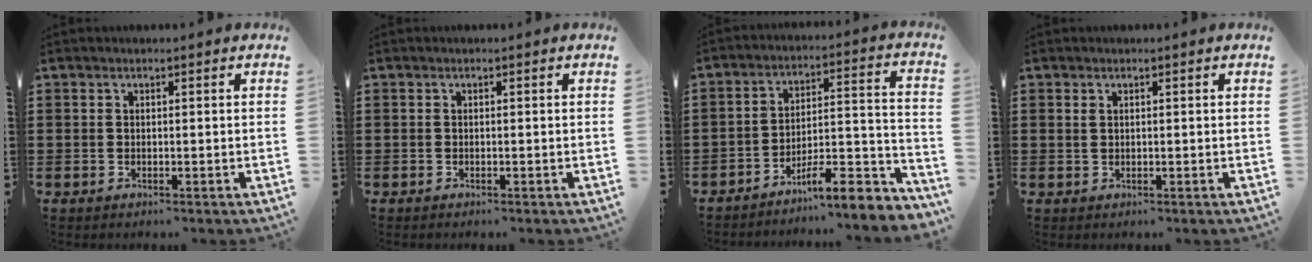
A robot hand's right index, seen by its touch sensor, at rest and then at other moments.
{"total": 0.0}
{"total": 7.8, "force": [-6.5, 1.0, 4.3], "torque": [-0.061, -0.002, -0.123]}
{"total": 0.7, "force": [0.3, 0.4, 0.4], "torque": [-0.009, 0.002, 0.007]}